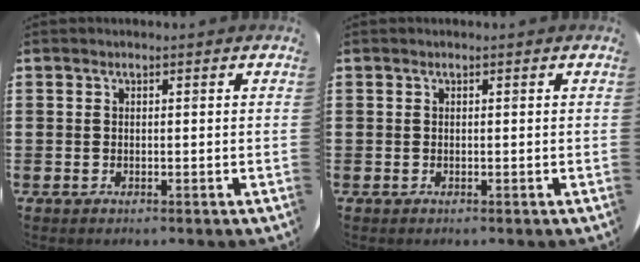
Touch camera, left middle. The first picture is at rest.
{"total": 0.0}